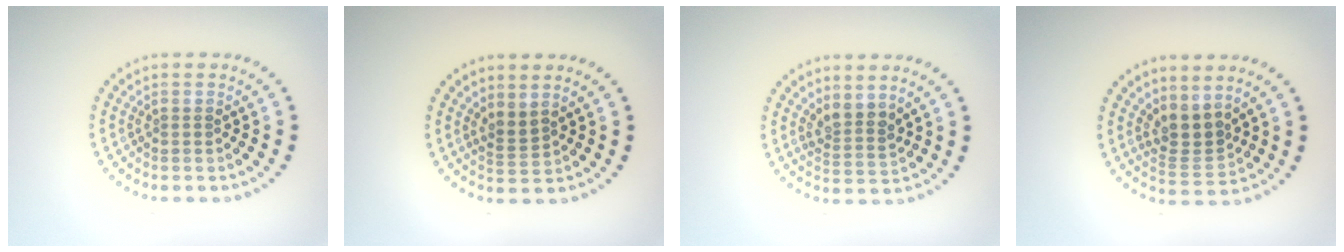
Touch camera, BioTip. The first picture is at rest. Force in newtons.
{"total": 1.7, "press": 1.2, "slide": 1.2}
{"total": 2.4, "press": 1.9, "slide": 1.4}
{"total": 2.8, "press": 2.1, "slide": 1.8}